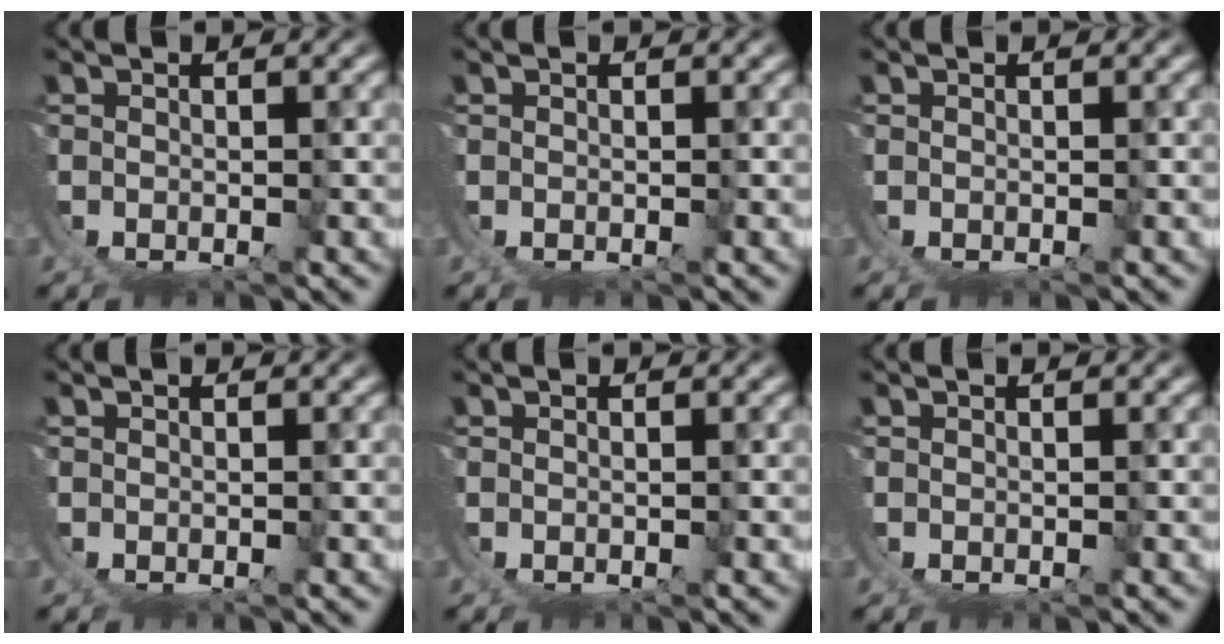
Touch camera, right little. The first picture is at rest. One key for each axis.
{"total": 0.0}
{"total": 0.0}
{"total": 0.0}
{"total": 0.0}
{"total": 0.0}